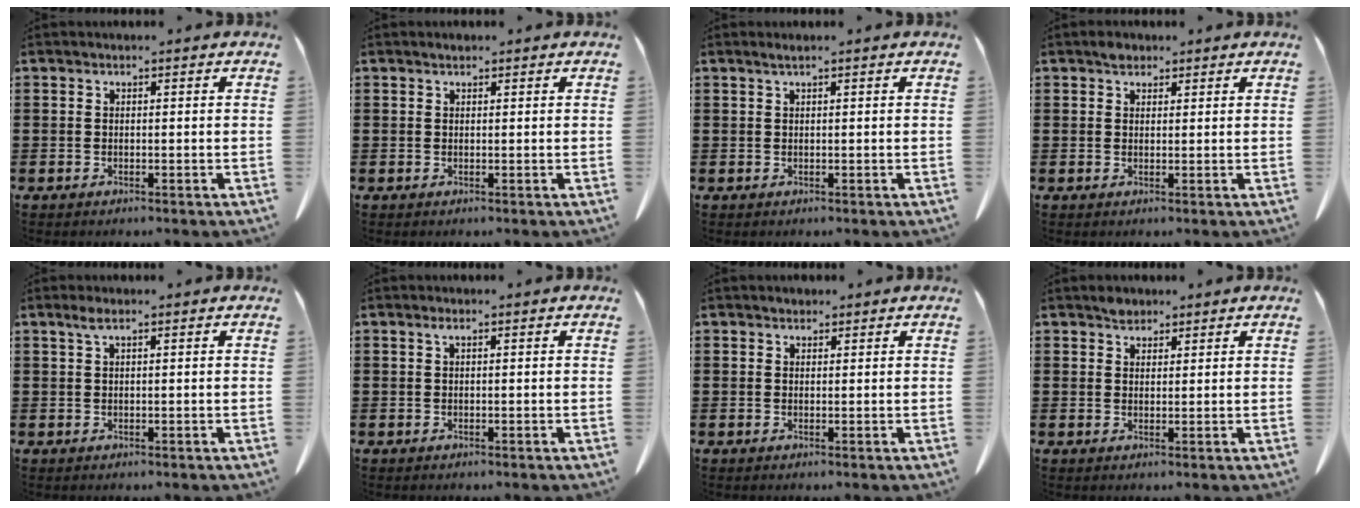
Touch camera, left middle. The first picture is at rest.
{"total": 0.6, "force": [0.5, 0.3, 0.2], "torque": [-0.005, 0.003, 0.008]}
{"total": 0.7, "force": [0.4, 0.0, 0.6], "torque": [-0.011, 0.001, 0.007]}
{"total": 1.7, "force": [1.3, 0.9, 0.4], "torque": [-0.004, -0.001, 0.024]}
{"total": 1.5, "force": [0.7, 0.3, 1.3], "torque": [-0.029, 0.003, 0.011]}
{"total": 0.8, "force": [0.2, 0.2, 0.7], "torque": [-0.016, 0.002, 0.005]}
{"total": 0.9, "force": [0.8, 0.4, 0.0], "torque": [0.005, -0.001, 0.013]}
{"total": 1.9, "force": [1.7, 0.9, 0.2], "torque": [-0.001, -0.002, 0.031]}